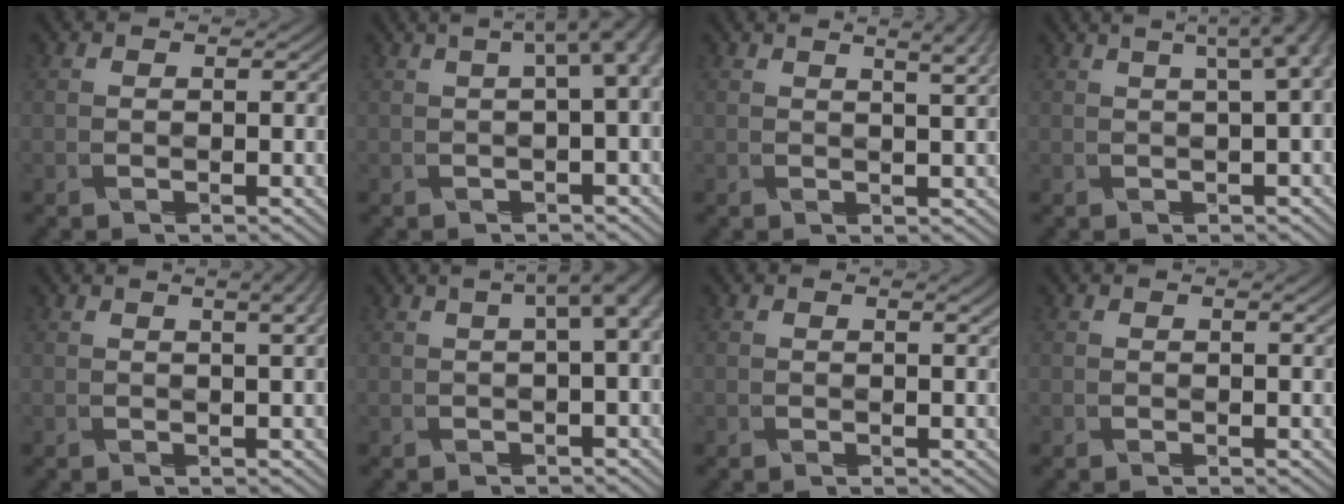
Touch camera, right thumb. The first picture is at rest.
{"total": 7.9, "force": [1.0, 2.9, 7.3], "torque": [-0.108, 0.004, 0.019]}
{"total": 3.7, "force": [2.2, 0.3, 2.9], "torque": [-0.040, 0.009, 0.033]}
{"total": 7.6, "force": [1.8, 1.9, 7.1], "torque": [-0.096, 0.017, 0.023]}
{"total": 3.6, "force": [1.3, 1.0, 3.2], "torque": [-0.046, 0.011, 0.024]}
{"total": 5.9, "force": [1.1, 1.8, 5.5], "torque": [-0.090, 0.003, 0.020]}
{"total": 0.9, "force": [0.3, 0.3, 0.8], "torque": [-0.018, -0.003, 0.007]}
{"total": 0.7, "force": [0.1, 0.3, 0.6], "torque": [-0.016, -0.003, 0.004]}